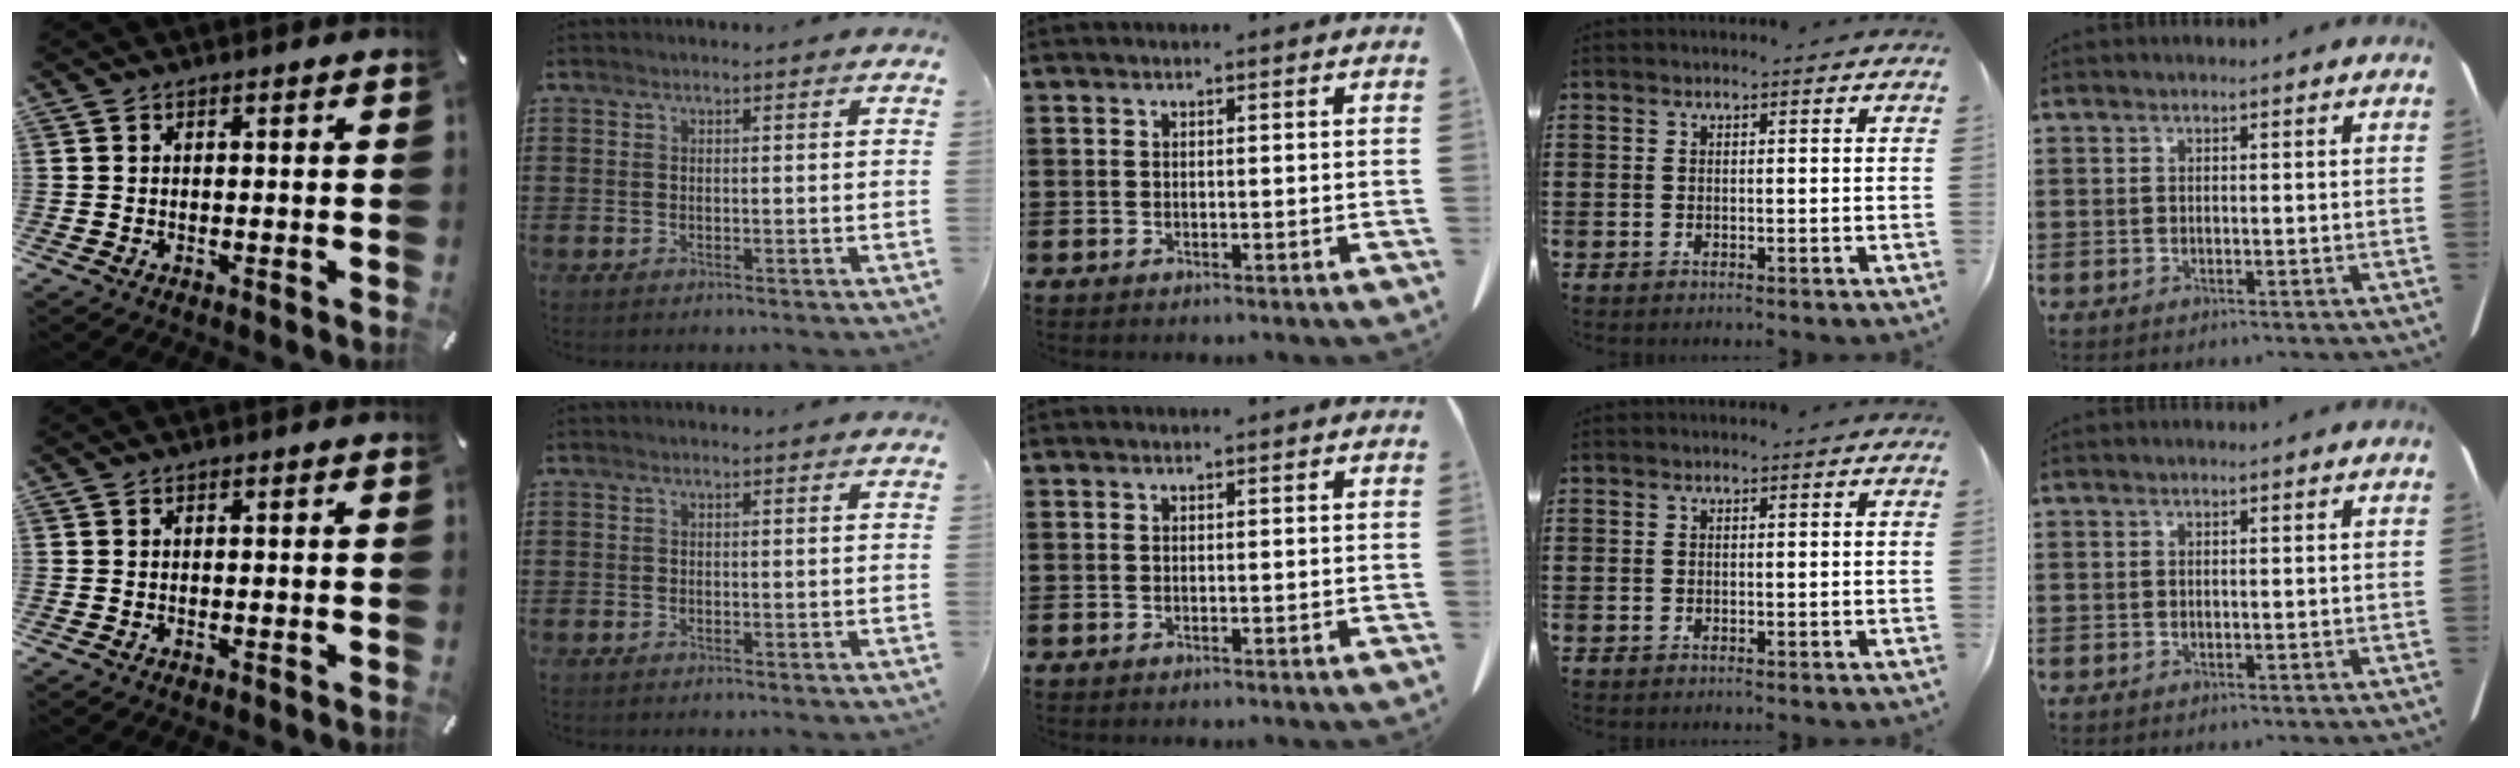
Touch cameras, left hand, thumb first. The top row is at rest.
{}